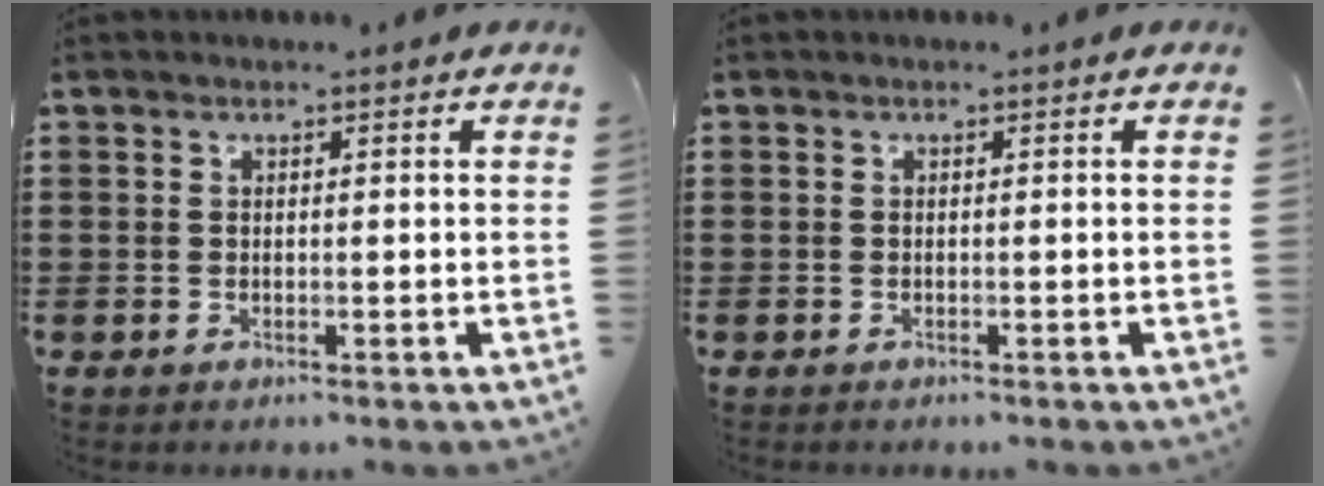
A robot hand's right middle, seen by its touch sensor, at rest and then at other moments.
{"total": 0.0}